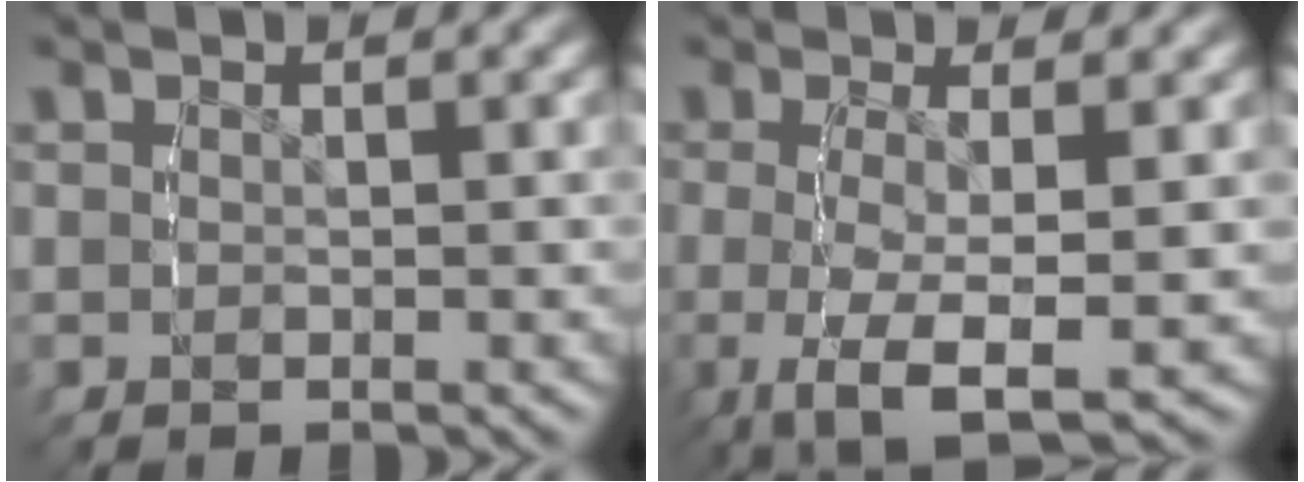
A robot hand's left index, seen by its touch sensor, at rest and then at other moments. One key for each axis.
{"total": 7.5, "fx": -3.3, "fy": 3.4, "fz": 5.9, "tx": -0.149, "ty": -0.051, "tz": -0.024}